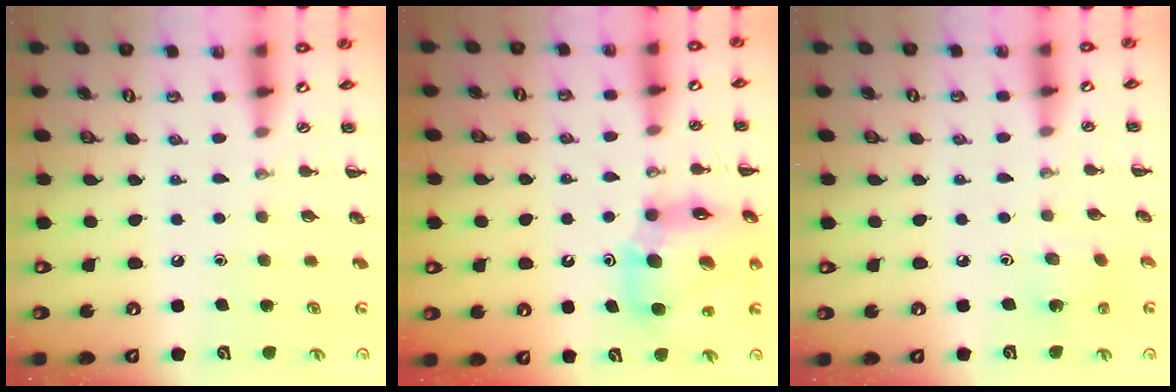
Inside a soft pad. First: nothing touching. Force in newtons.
{"total": 14.4, "press": 13.8, "slide": 4.1}
{"total": 2.1, "press": 1.9, "slide": 0.9}